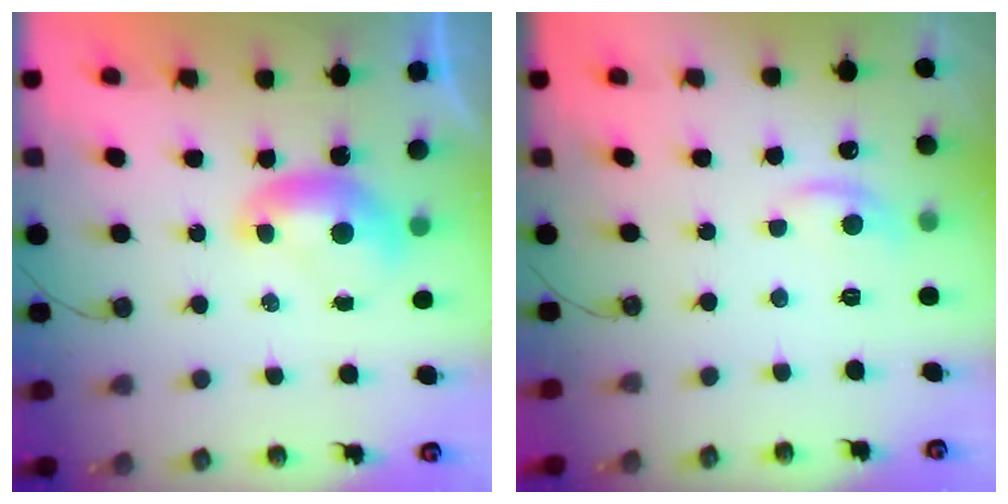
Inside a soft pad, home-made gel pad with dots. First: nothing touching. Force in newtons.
{"total": 1.3, "press": 1.1, "slide": 0.7}